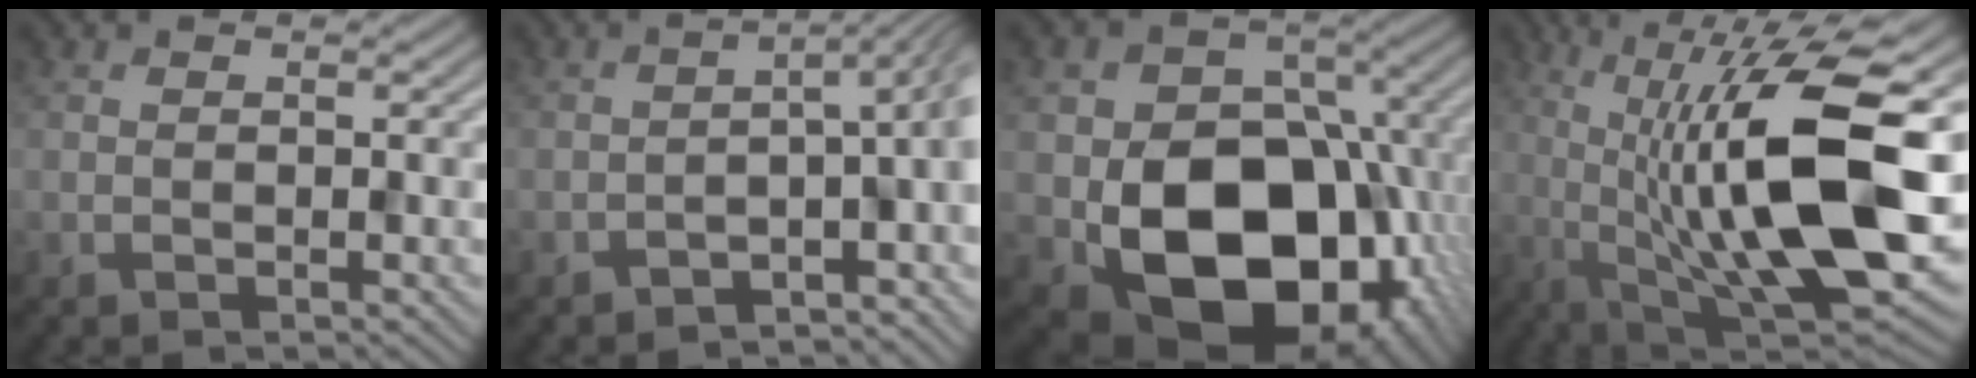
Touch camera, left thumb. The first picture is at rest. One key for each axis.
{"total": 6.4, "fx": -4.1, "fy": 1.6, "fz": 4.6, "tx": -0.050, "ty": 0.002, "tz": -0.065}
{"total": 17.3, "fx": -4.6, "fy": 12.7, "fz": 10.8, "tx": -0.161, "ty": -0.055, "tz": -0.061}
{"total": 17.9, "fx": 0.6, "fy": 5.5, "fz": 17.0, "tx": -0.289, "ty": 0.020, "tz": 0.008}